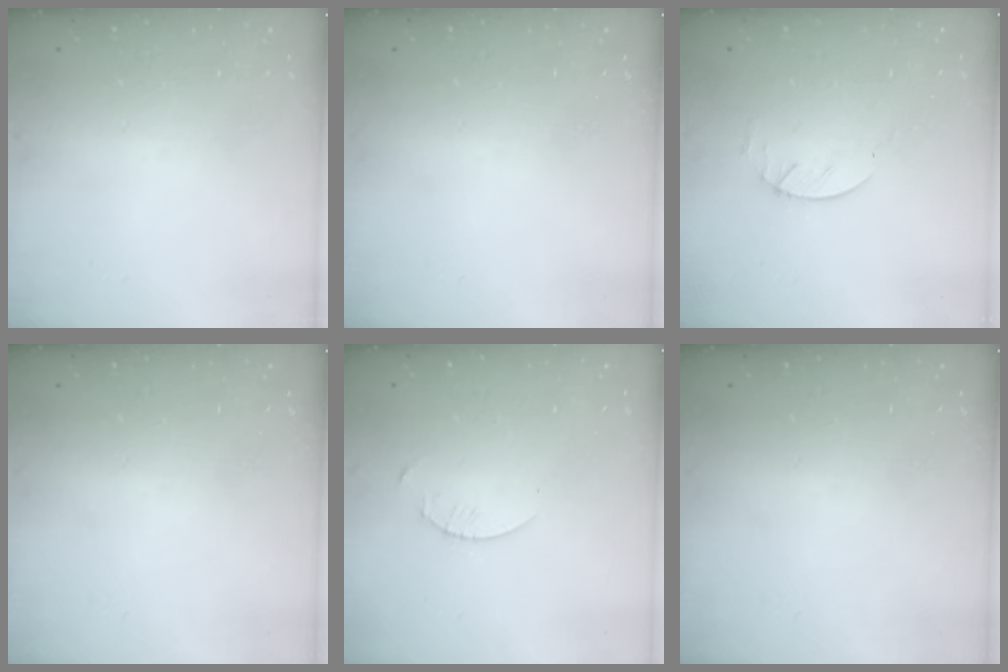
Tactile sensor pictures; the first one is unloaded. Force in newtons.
{"total": 0.0}
{"total": 1.9, "press": 1.9, "slide": 0.3}
{"total": 0.0}
{"total": 1.3, "press": 1.3, "slide": 0.2}
{"total": 0.0}